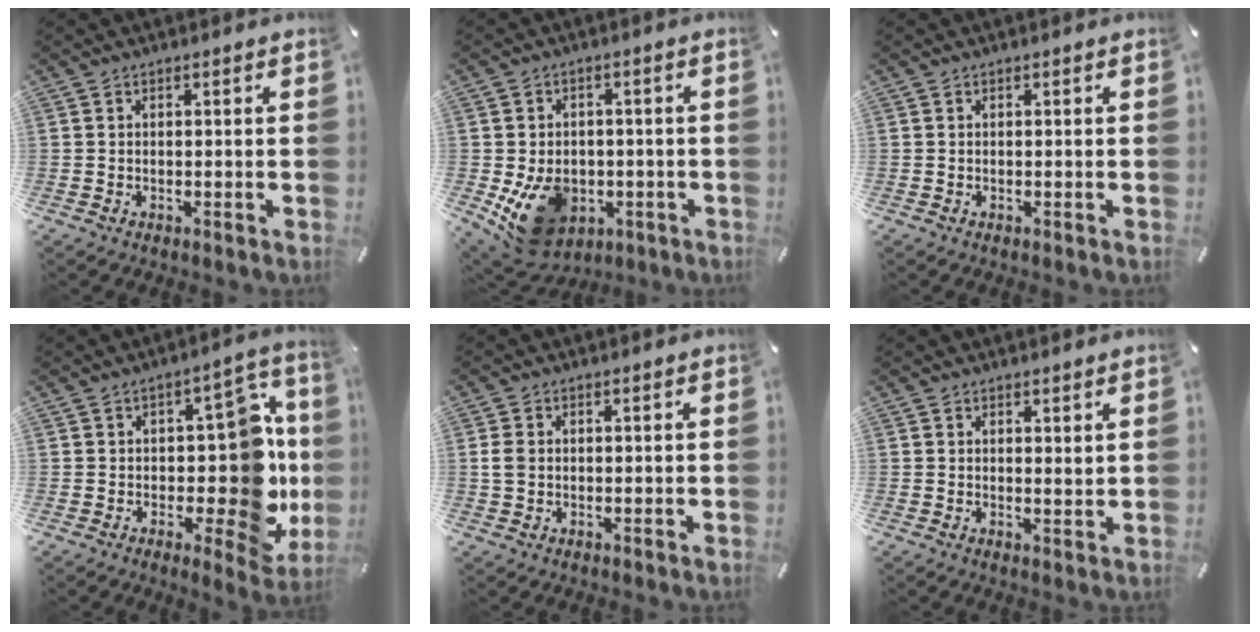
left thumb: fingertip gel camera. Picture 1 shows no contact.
{"total": 13.6, "force": [-4.0, 10.4, 7.8], "torque": [-0.147, 0.016, -0.063]}
{"total": 0.0}
{"total": 21.1, "force": [-1.2, 11.3, 17.8], "torque": [-0.202, -0.002, -0.011]}
{"total": 2.7, "force": [0.2, 2.1, 1.8], "torque": [-0.042, 0.003, 0.002]}
{"total": 1.5, "force": [1.4, 0.4, 0.2], "torque": [0.003, -0.007, 0.025]}